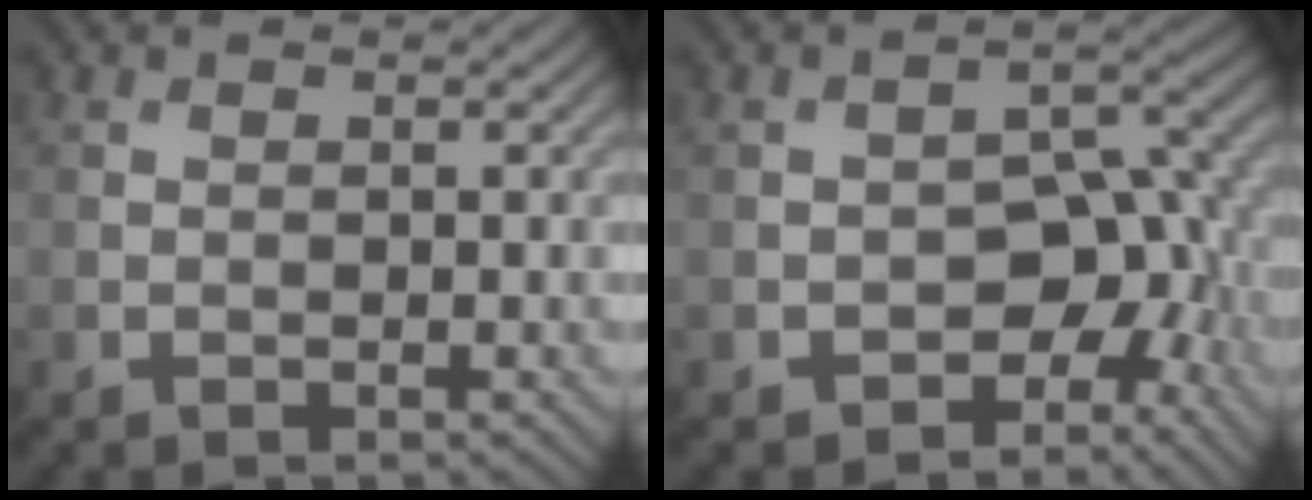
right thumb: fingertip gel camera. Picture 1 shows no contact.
{"total": 7.5, "force": [-3.3, 4.8, 4.7], "torque": [-0.058, -0.005, -0.060]}